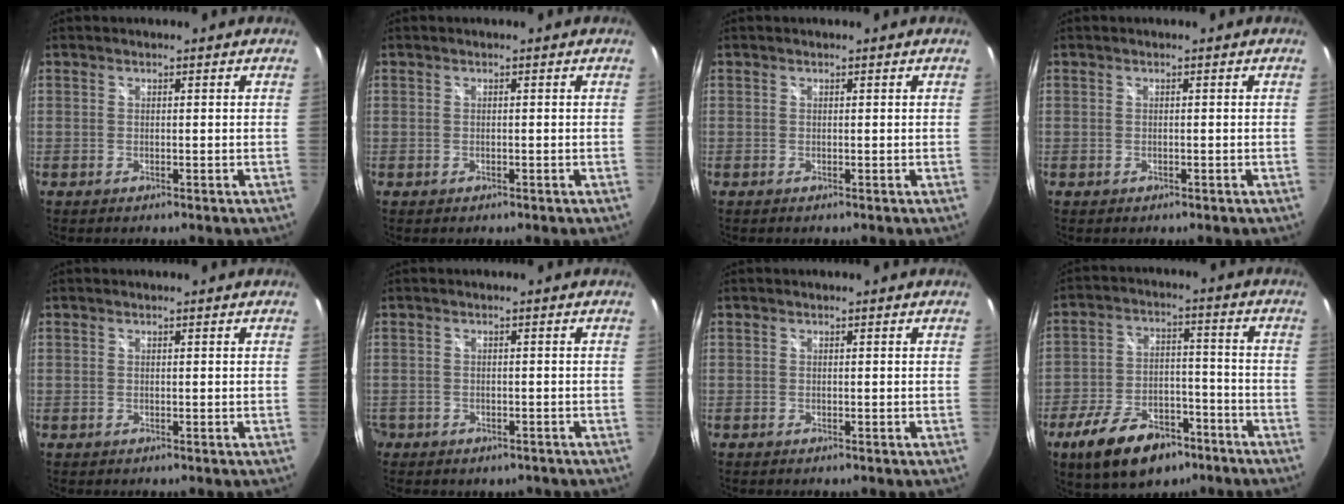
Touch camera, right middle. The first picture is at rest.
{"total": 0.6, "force": [-0.3, 0.5, 0.1], "torque": [-0.001, -0.002, -0.005]}
{"total": 0.0}
{"total": 0.7, "force": [-0.4, 0.6, 0.2], "torque": [-0.003, -0.002, -0.005]}
{"total": 0.0}
{"total": 4.6, "force": [-2.5, 3.6, 1.2], "torque": [-0.038, -0.001, -0.028]}
{"total": 0.0}
{"total": 16.0, "force": [-10.1, 8.3, 9.2], "torque": [-0.188, -0.003, -0.159]}